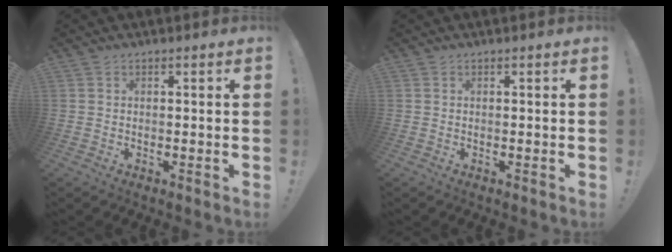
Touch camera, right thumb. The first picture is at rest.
{"total": 0.0}